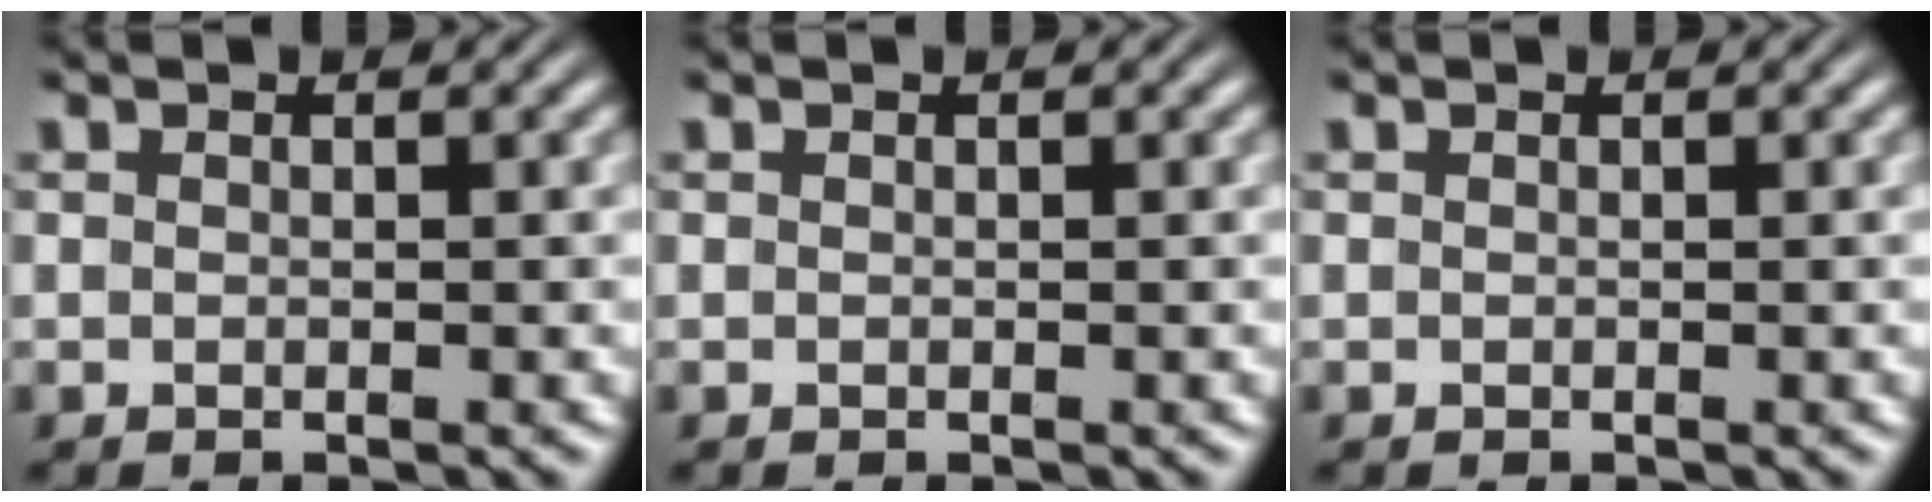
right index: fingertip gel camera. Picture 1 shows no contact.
{"total": 0.0}
{"total": 0.0}